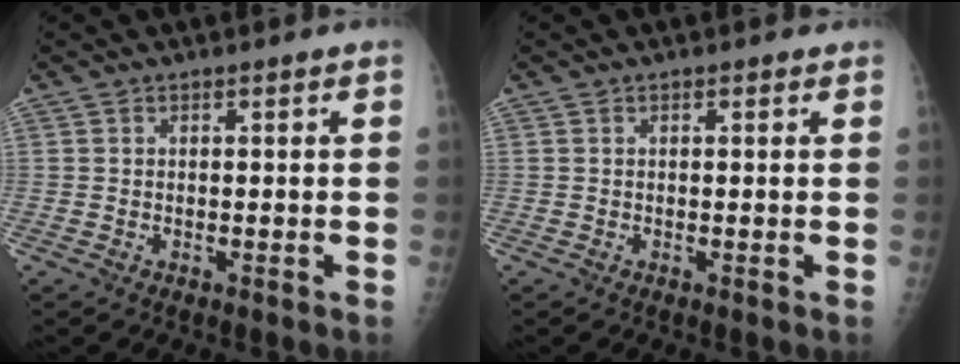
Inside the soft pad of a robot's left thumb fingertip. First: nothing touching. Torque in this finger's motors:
{"motor_torque": [0.56, -0.28, -0.04, -0.19, 0.00]}